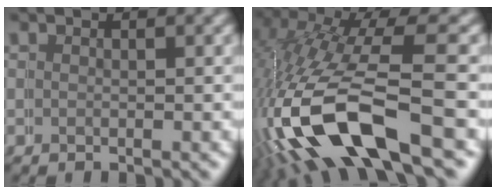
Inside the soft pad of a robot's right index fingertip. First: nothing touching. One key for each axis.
{"total": 10.6, "fx": -2.7, "fy": 5.4, "fz": 8.7, "tx": -0.211, "ty": -0.038, "tz": -0.015}